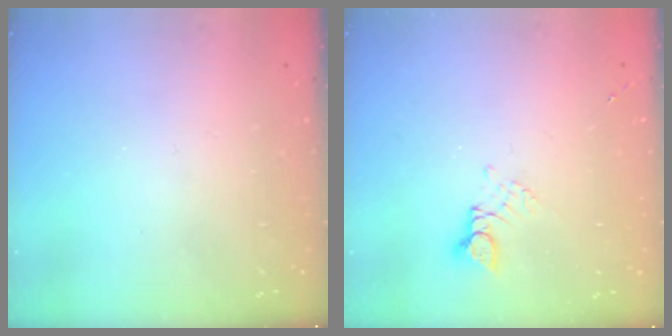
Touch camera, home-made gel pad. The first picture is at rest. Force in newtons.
{"total": 2.9, "press": 2.9, "slide": 0.4}